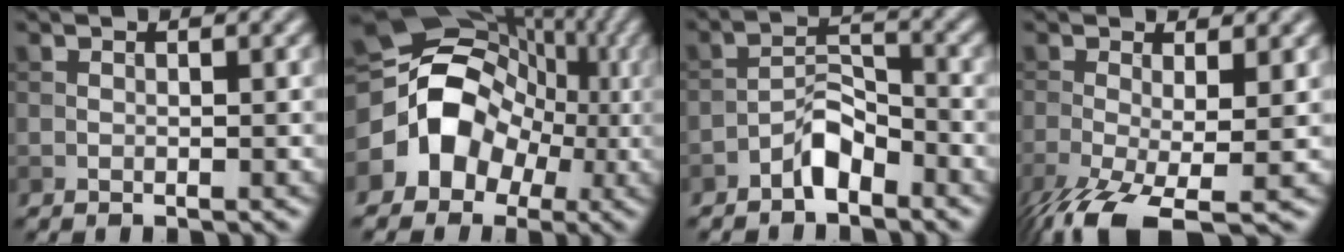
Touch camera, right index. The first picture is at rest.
{"total": 11.0, "force": [-1.7, 9.3, 5.7], "torque": [-0.089, 0.004, -0.057]}
{"total": 3.1, "force": [-2.3, 1.3, 1.6], "torque": [-0.023, 0.015, -0.046]}
{"total": 7.8, "force": [-3.9, 2.4, 6.3], "torque": [-0.137, -0.028, -0.068]}